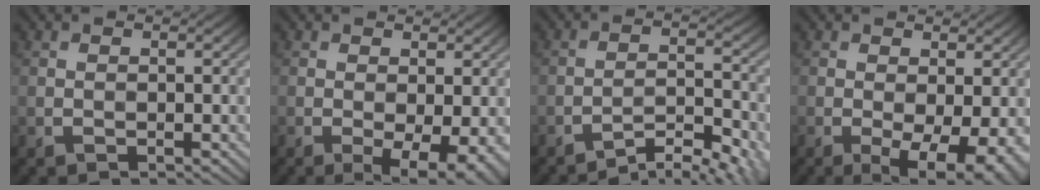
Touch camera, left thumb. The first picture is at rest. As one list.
[{"total": 5.3, "force": [-1.5, 2.1, 4.7], "torque": [-0.069, -0.010, -0.018]}, {"total": 6.8, "force": [-5.4, 1.6, 3.9], "torque": [-0.061, 0.011, -0.086]}, {"total": 6.9, "force": [-1.9, 2.8, 6.1], "torque": [-0.097, -0.013, -0.022]}]